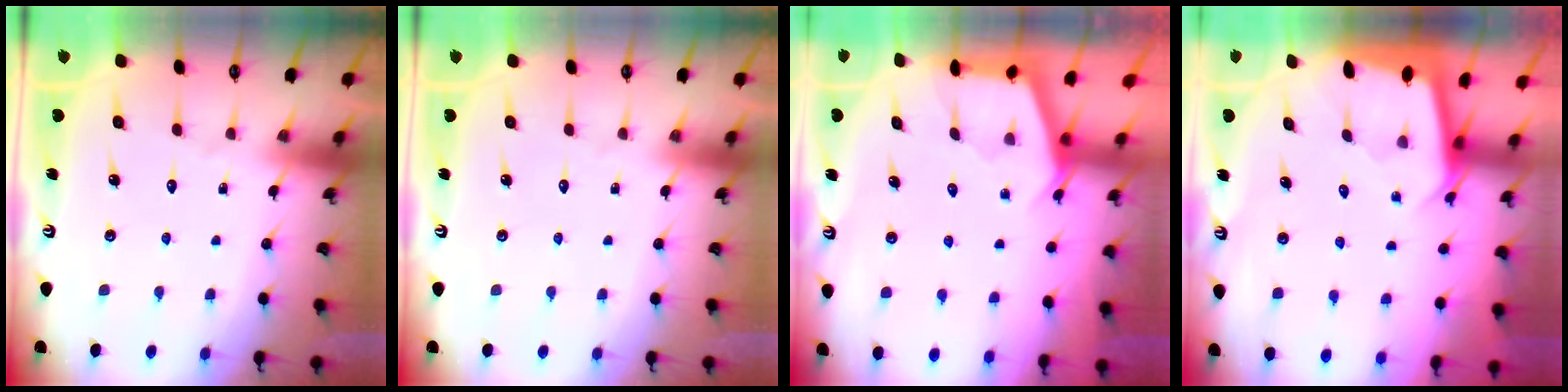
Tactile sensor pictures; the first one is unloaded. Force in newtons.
{"total": 0.0}
{"total": 2.9, "press": 2.9, "slide": 0.3}
{"total": 1.9, "press": 1.9, "slide": 0.1}